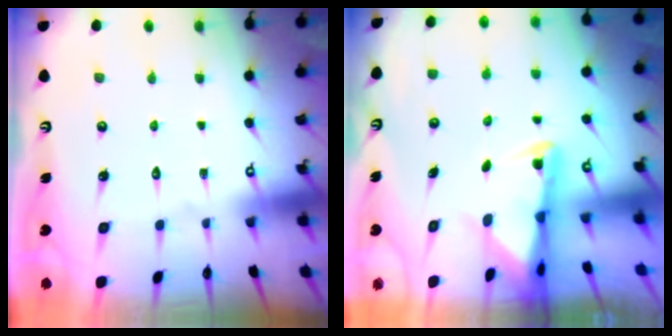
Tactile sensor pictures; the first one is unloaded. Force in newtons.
{"total": 2.7, "press": 2.6, "slide": 0.6}